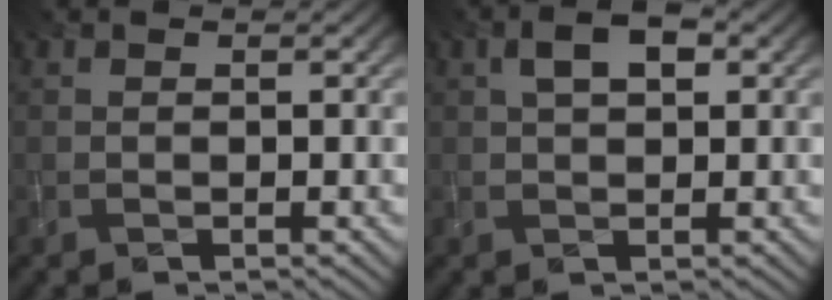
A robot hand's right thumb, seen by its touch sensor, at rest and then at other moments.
{"total": 4.1, "force": [1.1, 2.1, 3.3], "torque": [-0.060, 0.006, 0.016]}